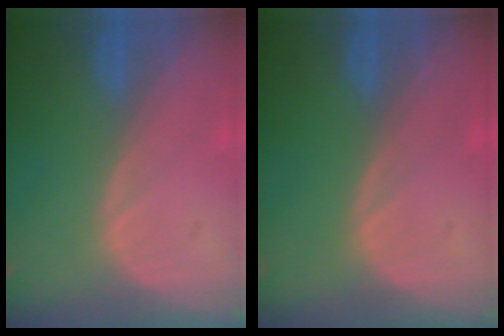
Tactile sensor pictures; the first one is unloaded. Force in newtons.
{"total": 0.0}